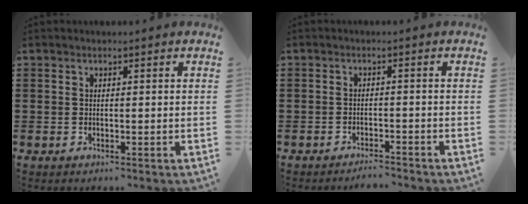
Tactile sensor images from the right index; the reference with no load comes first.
{"total": 2.2, "force": [-2.2, 0.1, -0.1], "torque": [-0.005, 0.002, -0.048]}